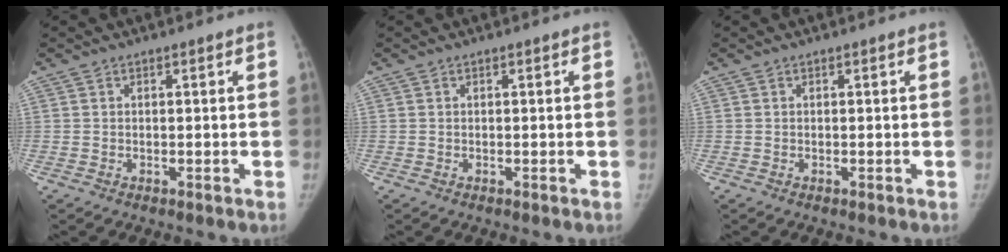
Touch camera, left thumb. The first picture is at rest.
{"total": 0.0}
{"total": 0.0}